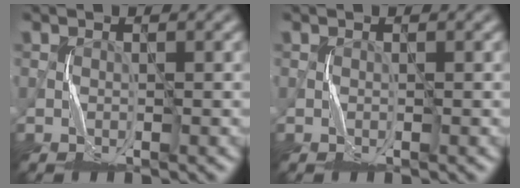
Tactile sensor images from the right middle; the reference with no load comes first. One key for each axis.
{"total": 0.0}